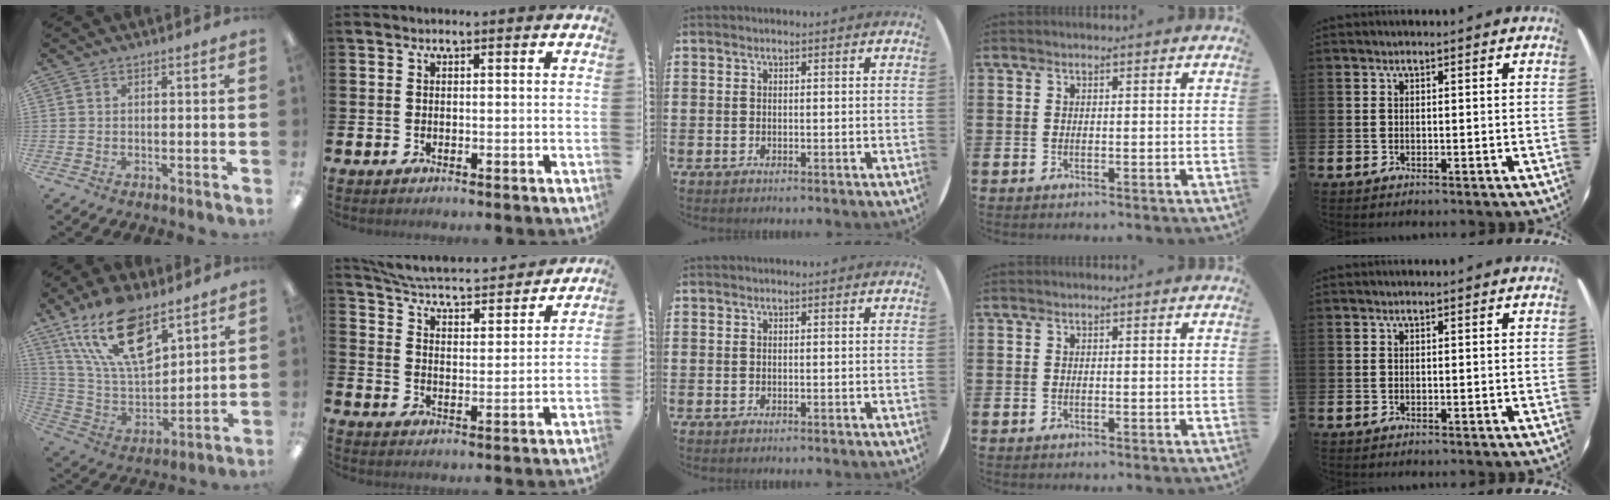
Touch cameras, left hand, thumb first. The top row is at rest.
{"thumb": {"total": 20.6, "force": [12.5, 9.4, 13.5], "torque": [-0.273, -0.055, 0.222]}, "index": {"total": 4.9, "force": [4.7, 0.7, 1.2], "torque": [-0.050, -0.045, 0.074]}}